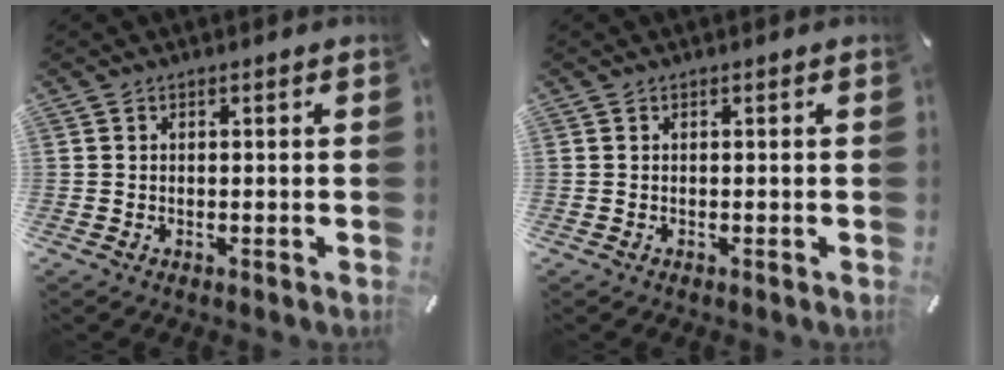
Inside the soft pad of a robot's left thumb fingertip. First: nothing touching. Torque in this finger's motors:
{"motor_torque": [0.00, 0.00, 0.00, 0.00, 0.00]}